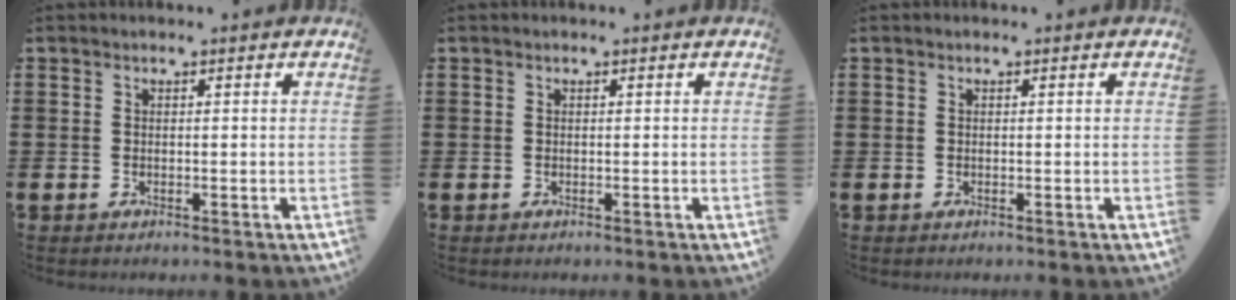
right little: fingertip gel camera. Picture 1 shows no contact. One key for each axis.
{"total": 0.0}
{"total": 0.0}